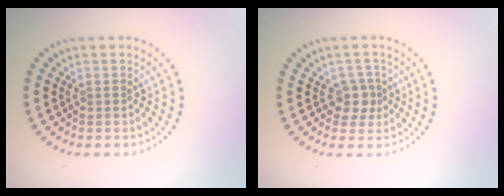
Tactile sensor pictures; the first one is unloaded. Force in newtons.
{"total": 2.0, "press": 1.6, "slide": 1.1}